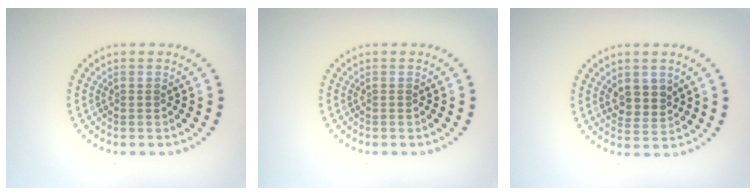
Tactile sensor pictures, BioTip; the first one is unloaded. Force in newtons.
{"total": 0.0}
{"total": 2.6, "press": 2.3, "slide": 1.1}